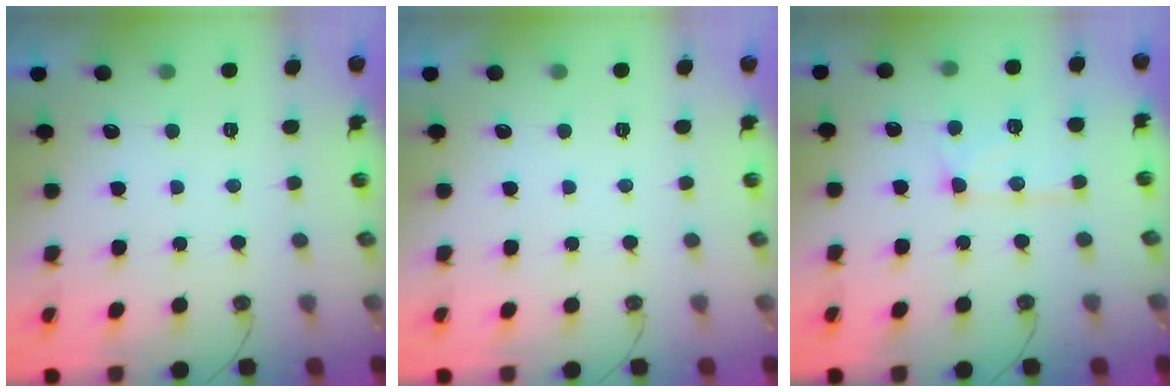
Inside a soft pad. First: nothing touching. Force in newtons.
{"total": 0.0}
{"total": 10.1, "press": 10.1, "slide": 0.7}